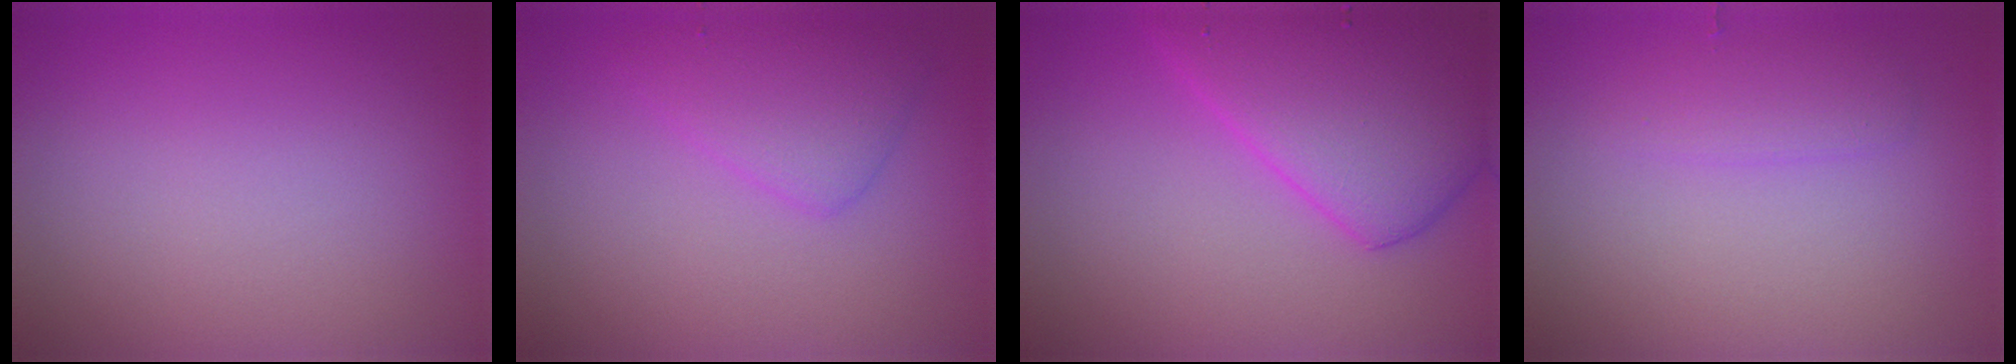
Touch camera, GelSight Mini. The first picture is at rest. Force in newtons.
{"total": 3.0, "press": 3.0, "slide": 0.1}
{"total": 6.4, "press": 6.4, "slide": 0.2}
{"total": 1.7, "press": 1.7, "slide": 0.2}